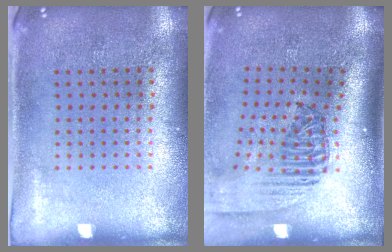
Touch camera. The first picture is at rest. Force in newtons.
{"total": 2.4, "press": 1.8, "slide": 1.7}